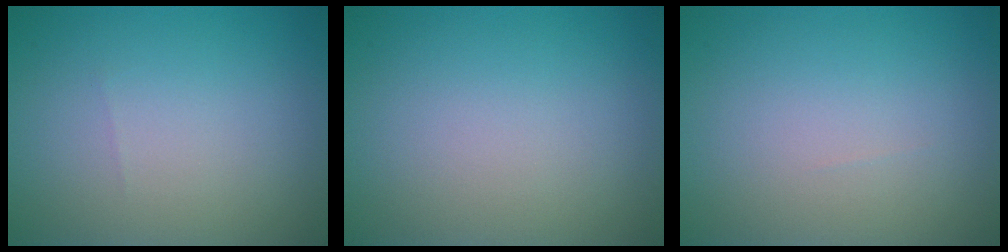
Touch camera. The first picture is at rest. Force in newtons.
{"total": 0.0}
{"total": 0.0}